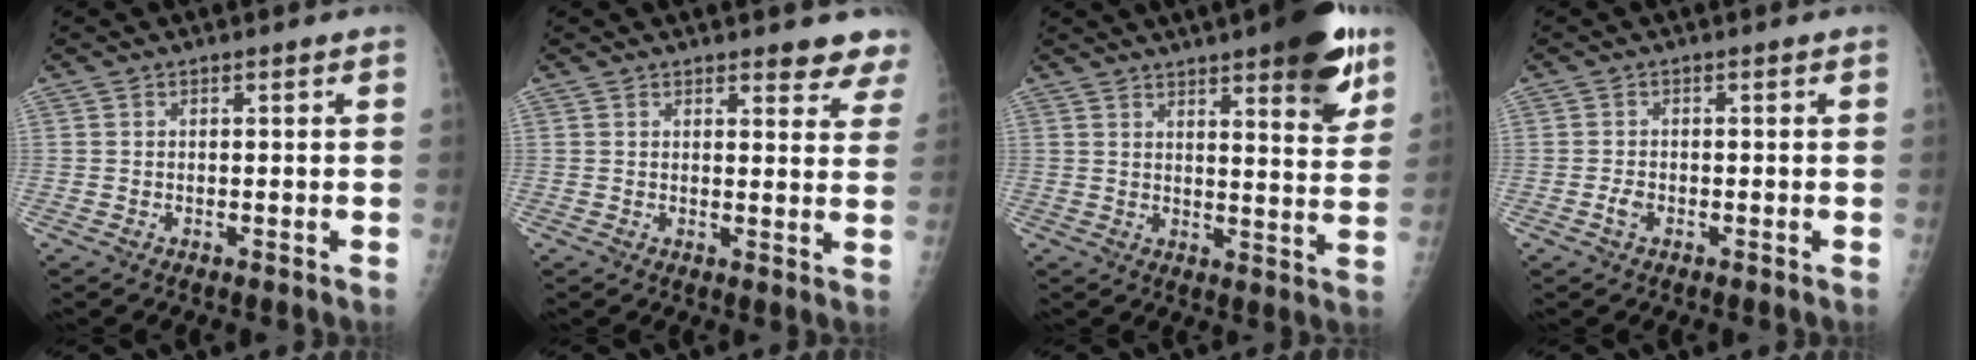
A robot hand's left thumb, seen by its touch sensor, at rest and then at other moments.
{"total": 6.6, "force": [5.7, 2.0, 2.6], "torque": [0.005, -0.029, 0.048]}
{"total": 15.0, "force": [8.8, 3.6, 11.6], "torque": [-0.128, -0.040, 0.117]}
{"total": 1.5, "force": [-0.6, 0.9, 1.0], "torque": [-0.024, 0.005, -0.013]}